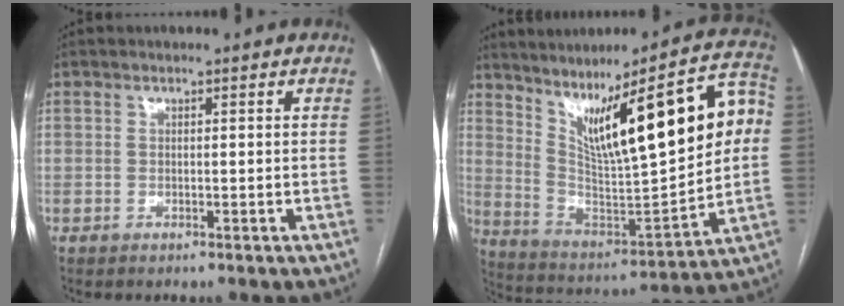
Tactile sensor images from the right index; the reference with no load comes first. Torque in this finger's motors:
{"motor_torque": [1.26, 0.88, 1.05, 0.21]}